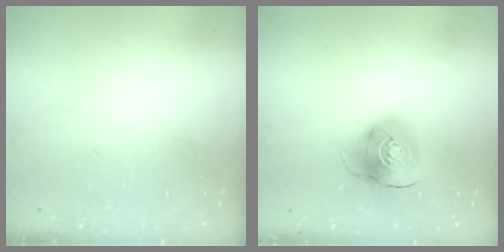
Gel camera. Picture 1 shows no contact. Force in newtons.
{"total": 10.2, "press": 10.1, "slide": 1.4}